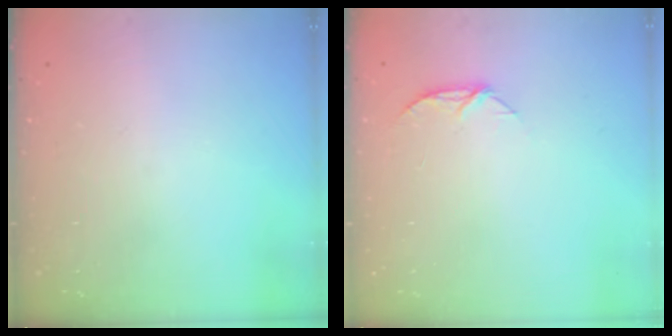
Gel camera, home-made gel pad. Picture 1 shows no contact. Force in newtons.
{"total": 5.8, "press": 5.7, "slide": 0.6}